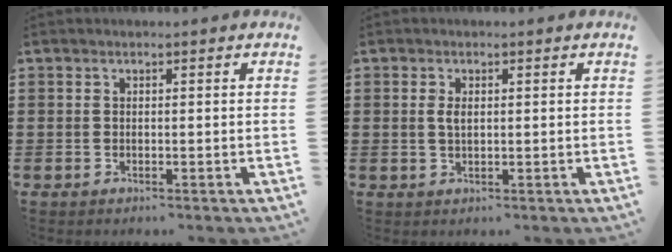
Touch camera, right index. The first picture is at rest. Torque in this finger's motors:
{"motor_torque": [1.22, 0.92, 0.17, 0.05]}